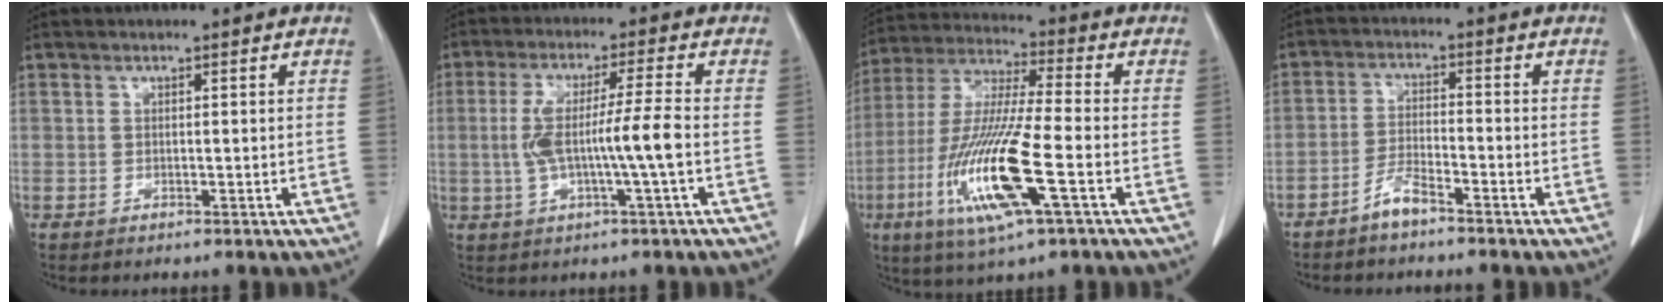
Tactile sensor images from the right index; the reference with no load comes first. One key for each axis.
{"total": 8.2, "fx": -1.2, "fy": -0.5, "fz": 8.1, "tx": -0.162, "ty": 0.011, "tz": -0.021}
{"total": 16.3, "fx": -5.4, "fy": 1.0, "fz": 15.3, "tx": -0.323, "ty": -0.021, "tz": -0.103}
{"total": 3.7, "fx": -3.1, "fy": 0.4, "fz": 1.9, "tx": -0.042, "ty": -0.001, "tz": -0.062}